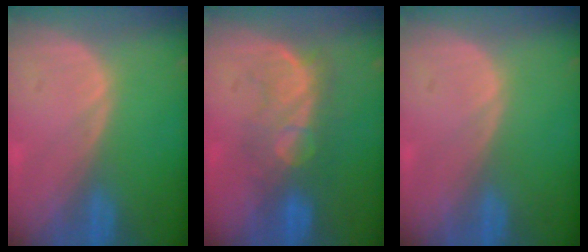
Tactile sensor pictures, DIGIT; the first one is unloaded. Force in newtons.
{"total": 7.7, "press": 7.4, "slide": 2.0}
{"total": 0.0}